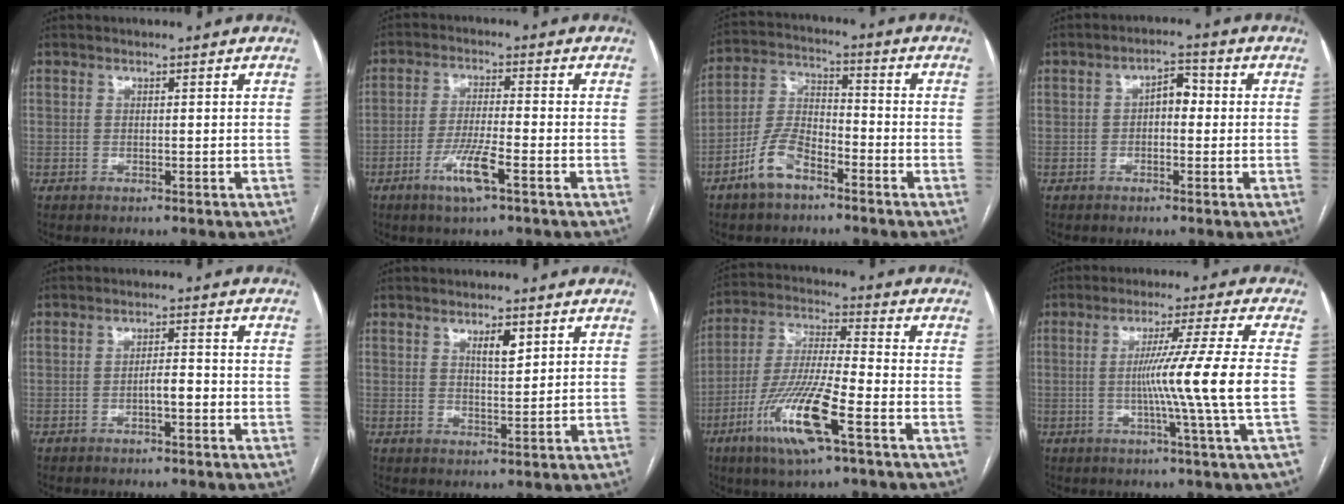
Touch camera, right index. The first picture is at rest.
{"total": 6.5, "force": [-3.3, 0.3, 5.7], "torque": [-0.109, -0.010, -0.061]}
{"total": 8.1, "force": [-5.1, 3.4, 5.4], "torque": [-0.123, 0.010, -0.101]}
{"total": 3.6, "force": [0.0, 2.0, 3.0], "torque": [-0.044, 0.021, -0.004]}
{"total": 2.7, "force": [-1.0, 0.6, 2.4], "torque": [-0.037, 0.004, -0.017]}
{"total": 3.3, "force": [1.7, 1.0, 2.6], "torque": [-0.045, -0.001, 0.030]}
{"total": 14.0, "force": [-6.4, 1.1, 12.4], "torque": [-0.254, -0.017, -0.120]}
{"total": 10.9, "force": [-1.2, -3.2, 10.3], "torque": [-0.169, -0.012, -0.016]}